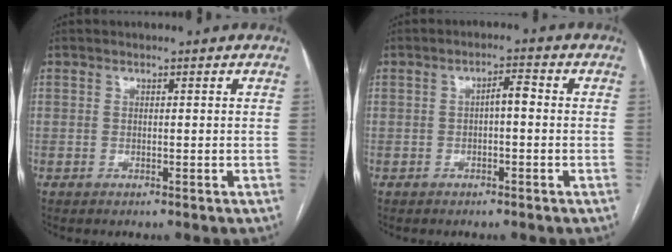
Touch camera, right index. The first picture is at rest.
{"total": 2.6, "force": [-0.1, 0.8, 2.5], "torque": [-0.041, 0.014, -0.001]}